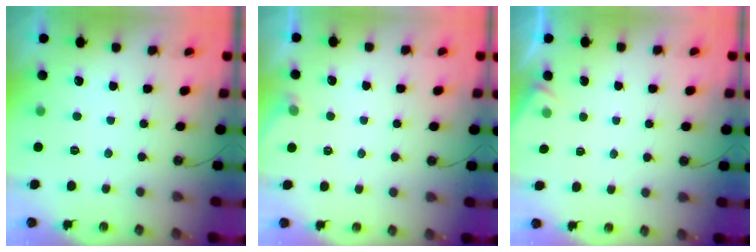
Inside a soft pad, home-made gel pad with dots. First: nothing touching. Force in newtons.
{"total": 3.3, "press": 3.3, "slide": 0.5}
{"total": 3.5, "press": 3.5, "slide": 0.6}